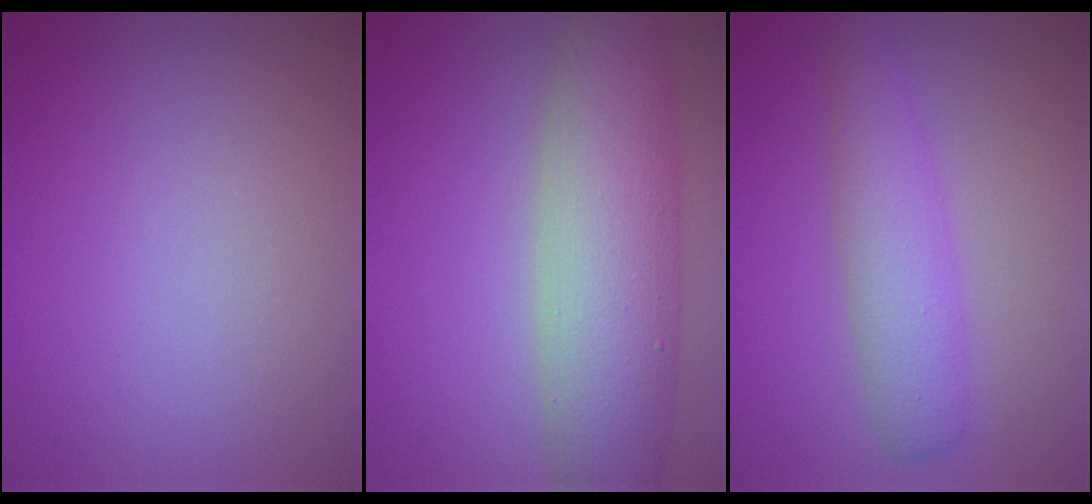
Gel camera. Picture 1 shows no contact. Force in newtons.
{"total": 8.2, "press": 8.2, "slide": 0.5}
{"total": 3.7, "press": 3.7, "slide": 0.0}